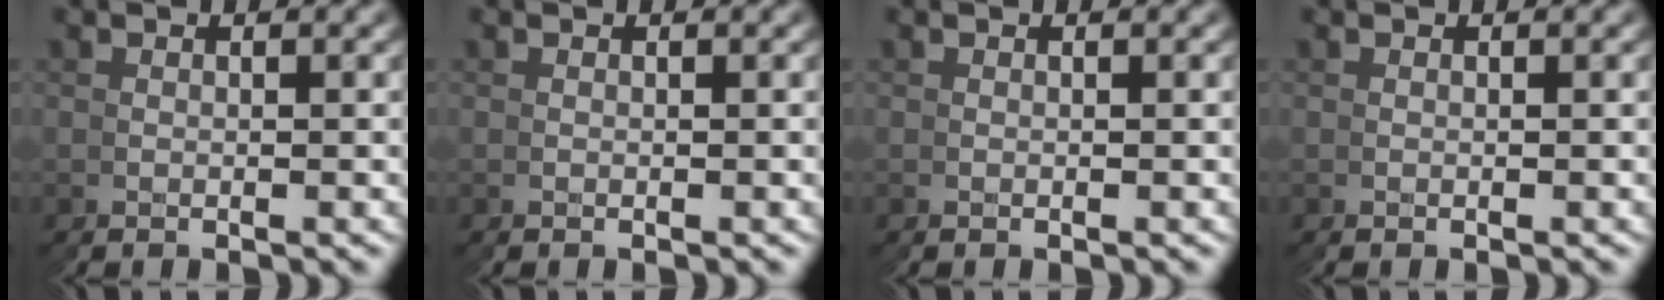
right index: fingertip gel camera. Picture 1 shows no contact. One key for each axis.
{"total": 0.0}
{"total": 0.0}
{"total": 0.0}